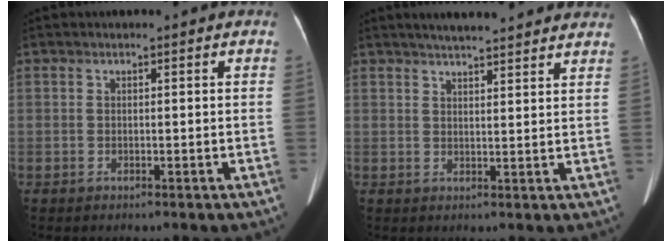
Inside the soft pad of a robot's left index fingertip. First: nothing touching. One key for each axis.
{"total": 12.3, "fx": 10.9, "fy": 1.7, "fz": 5.5, "tx": -0.071, "ty": 0.027, "tz": 0.132}